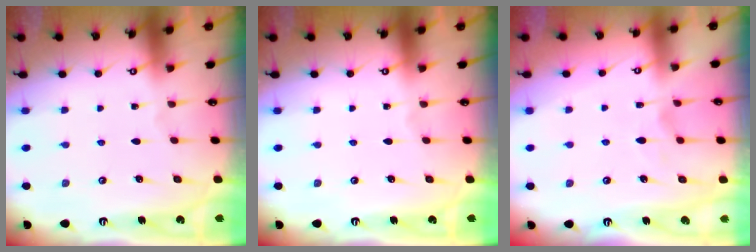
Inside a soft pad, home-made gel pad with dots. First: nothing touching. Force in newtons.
{"total": 0.0}
{"total": 1.4, "press": 1.0, "slide": 0.9}